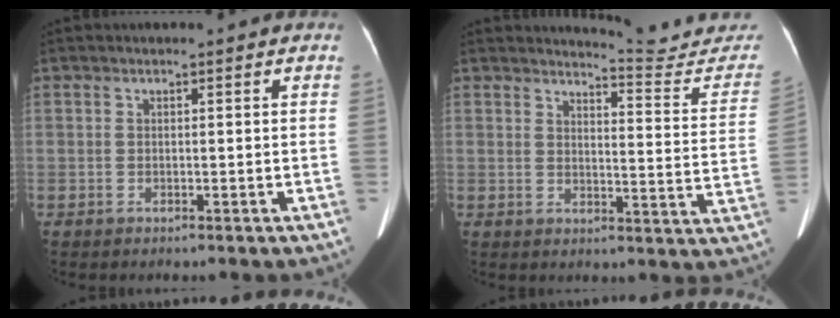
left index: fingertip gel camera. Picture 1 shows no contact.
{"total": 12.9, "force": [12.9, 0.2, 0.7], "torque": [0.012, -0.092, 0.135]}